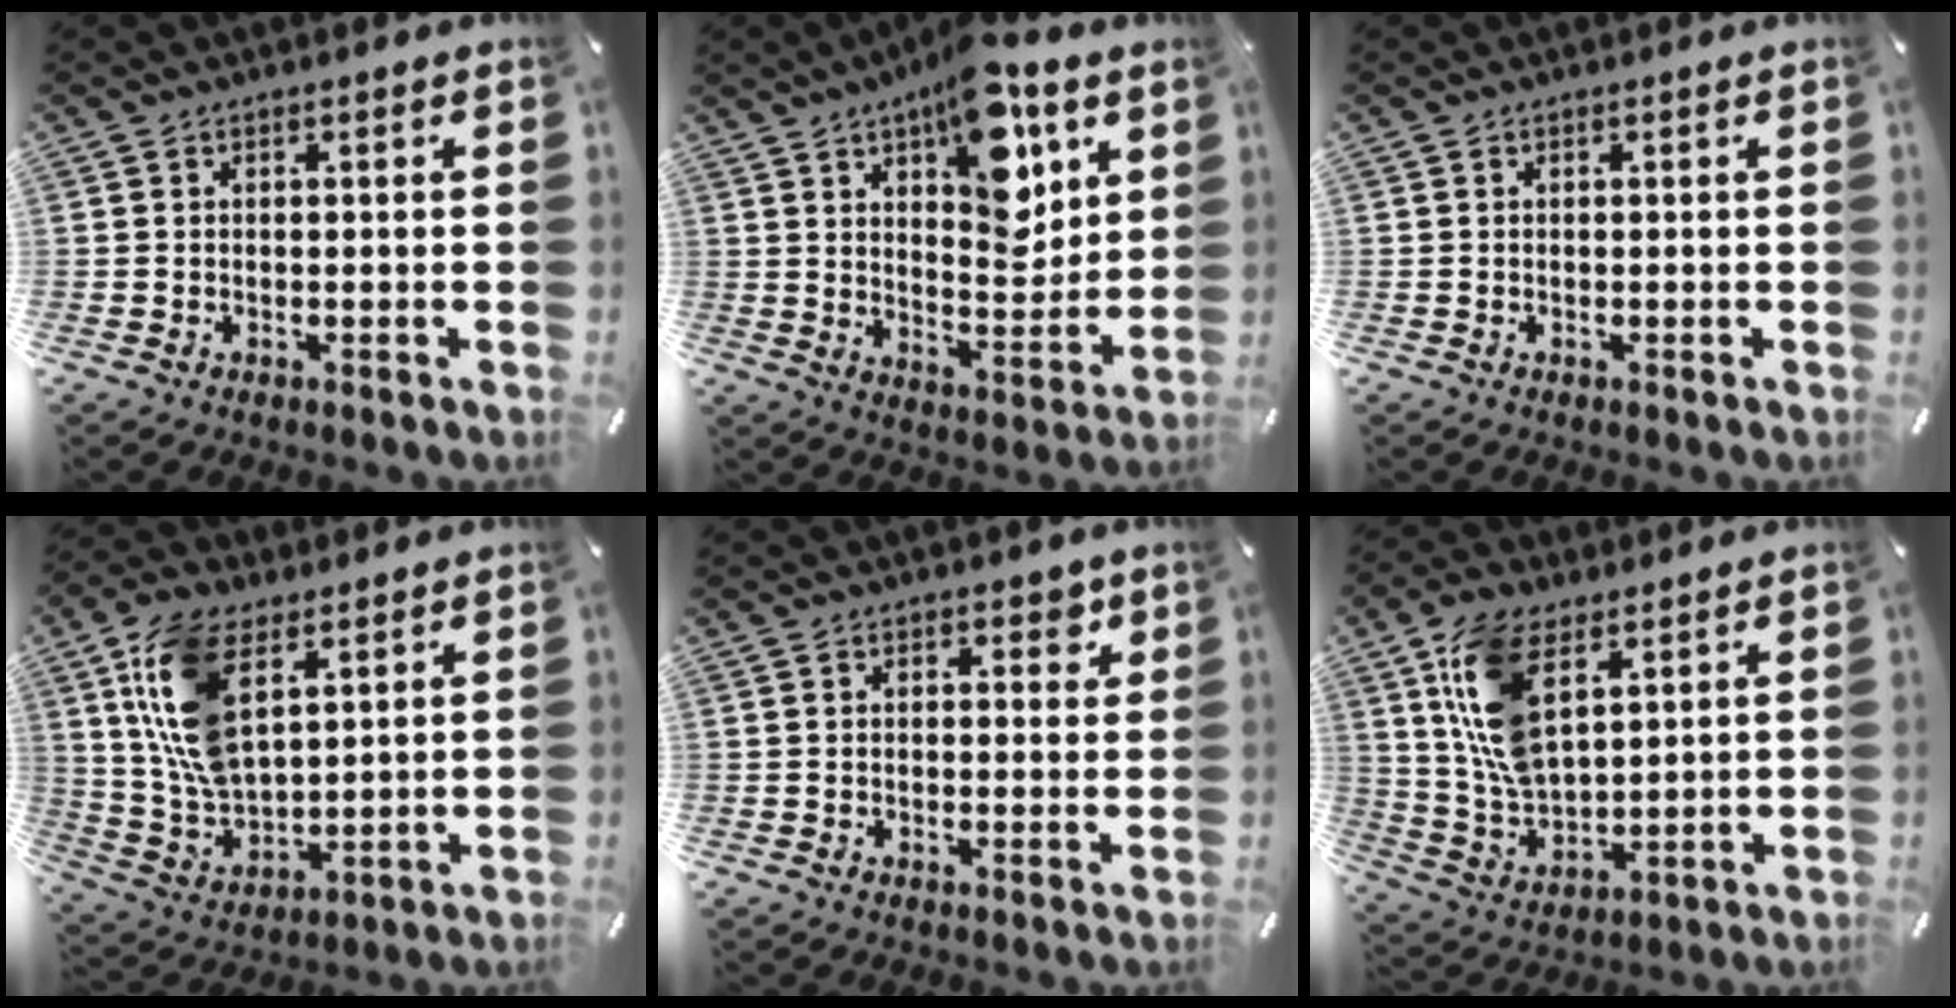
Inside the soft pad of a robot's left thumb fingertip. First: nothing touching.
{"total": 15.8, "force": [8.3, 7.9, 10.9], "torque": [-0.136, -0.046, 0.138]}
{"total": 0.0}
{"total": 14.8, "force": [6.6, 8.4, 10.3], "torque": [-0.247, -0.016, 0.119]}
{"total": 2.8, "force": [1.2, 1.8, 1.7], "torque": [-0.005, -0.005, 0.012]}
{"total": 13.8, "force": [6.4, 7.7, 9.5], "torque": [-0.226, -0.016, 0.118]}